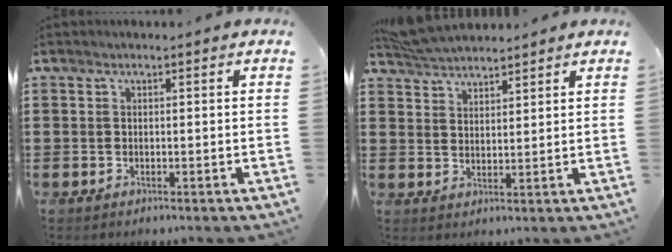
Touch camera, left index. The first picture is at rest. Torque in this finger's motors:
{"motor_torque": [-0.74, -0.34, -0.21, -0.10]}